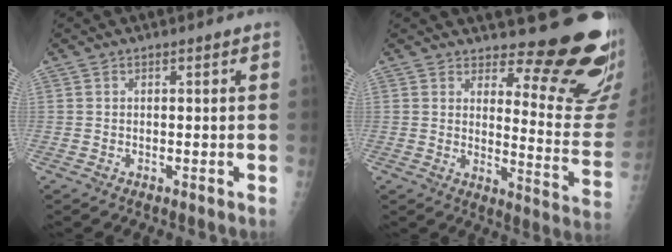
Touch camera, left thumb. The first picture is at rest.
{"total": 15.7, "force": [13.2, 3.8, 7.6], "torque": [-0.056, -0.155, 0.157]}